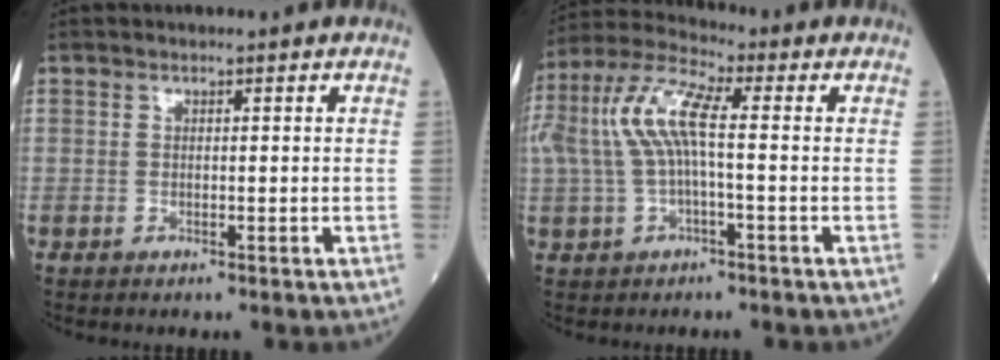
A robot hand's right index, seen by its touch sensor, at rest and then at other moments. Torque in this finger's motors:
{"motor_torque": [1.58, 0.18, 0.65, 0.21]}